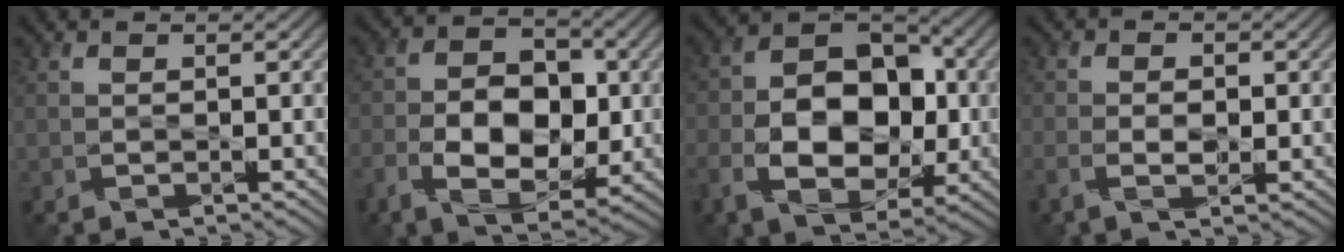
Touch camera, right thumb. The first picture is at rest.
{"total": 10.3, "force": [-2.1, 6.5, 7.7], "torque": [-0.144, -0.002, -0.042]}
{"total": 13.5, "force": [-2.5, 8.9, 9.8], "torque": [-0.174, -0.005, -0.049]}
{"total": 3.4, "force": [-1.0, 1.7, 2.8], "torque": [-0.059, 0.000, -0.023]}